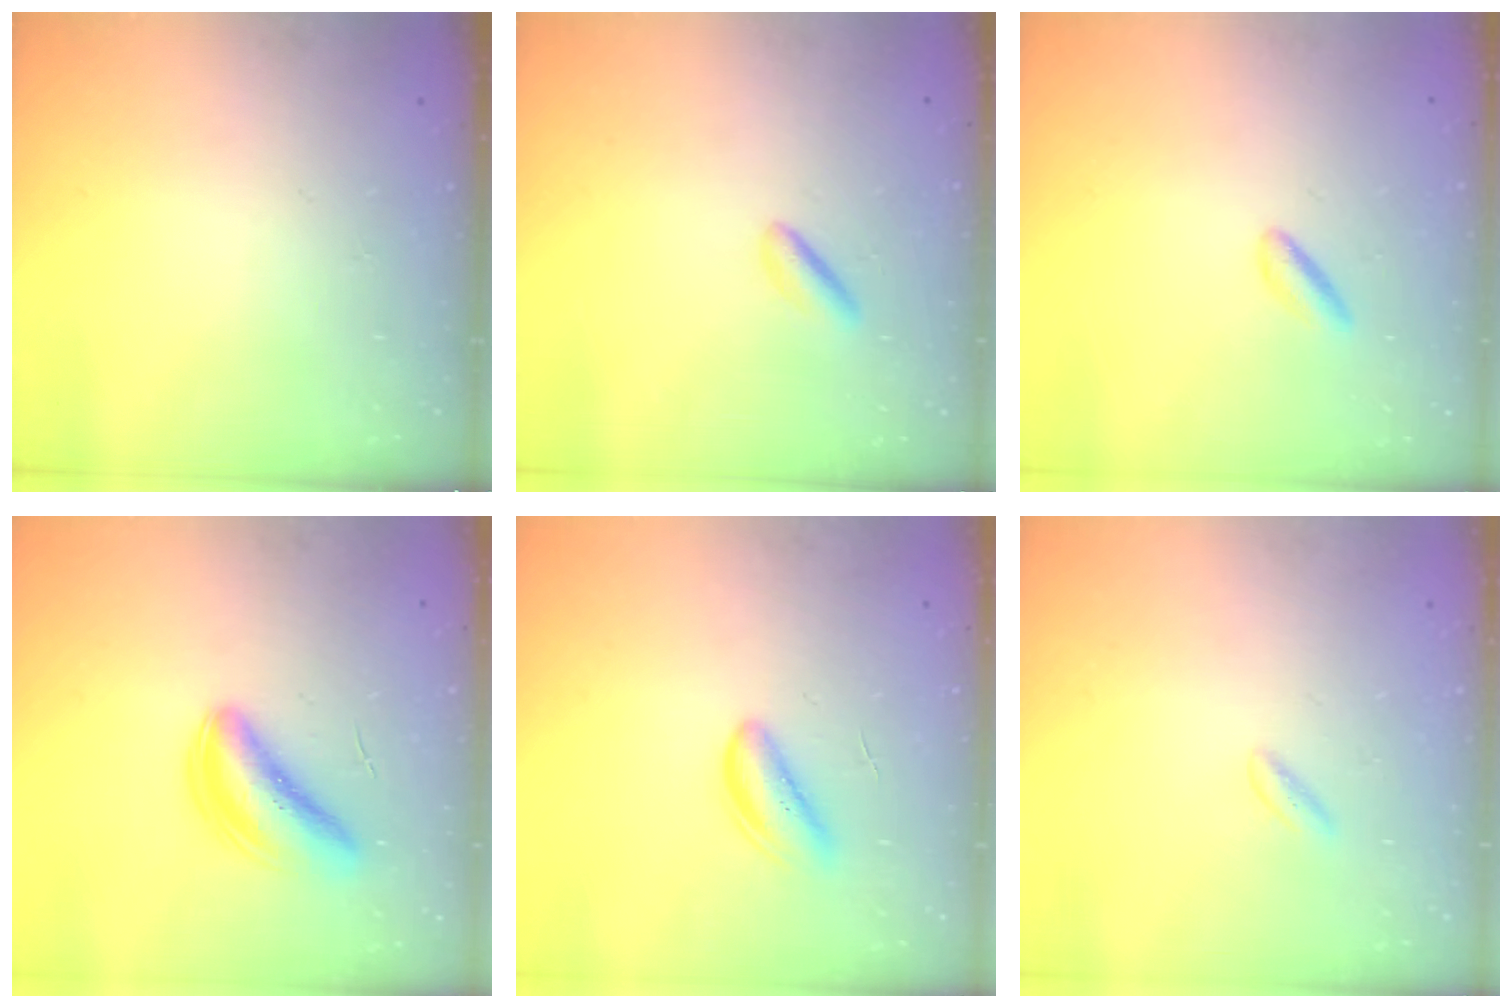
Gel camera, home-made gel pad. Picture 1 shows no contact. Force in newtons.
{"total": 2.0, "press": 1.9, "slide": 0.7}
{"total": 1.8, "press": 1.6, "slide": 0.9}
{"total": 5.7, "press": 5.6, "slide": 1.1}
{"total": 4.7, "press": 4.7, "slide": 0.5}
{"total": 1.3, "press": 1.0, "slide": 0.7}